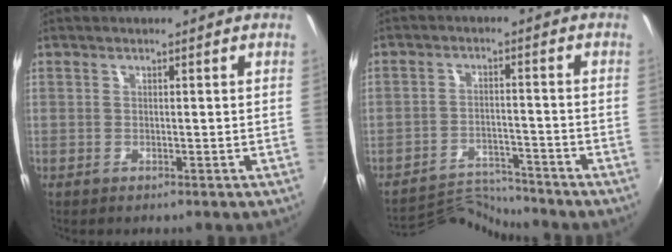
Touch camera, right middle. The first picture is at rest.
{"total": 7.1, "force": [-7.1, -0.6, -0.3], "torque": [-0.018, 0.011, -0.125]}